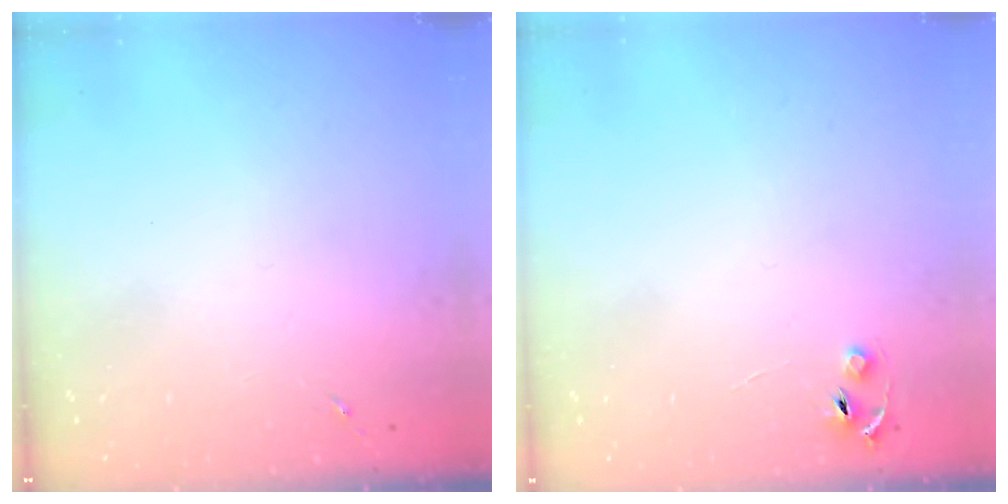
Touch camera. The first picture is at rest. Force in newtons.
{"total": 4.0, "press": 3.9, "slide": 0.4}